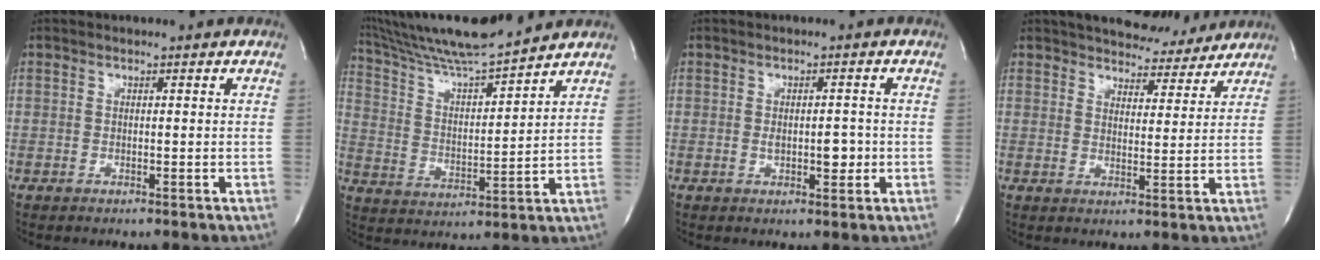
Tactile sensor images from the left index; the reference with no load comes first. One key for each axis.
{"total": 15.5, "fx": 14.1, "fy": -0.3, "fz": 6.4, "tx": -0.125, "ty": 0.004, "tz": 0.247}
{"total": 3.3, "fx": -0.4, "fy": 1.5, "fz": 2.9, "tx": -0.046, "ty": -0.001, "tz": -0.001}
{"total": 9.1, "fx": 8.4, "fy": 3.1, "fz": 2.0, "tx": -0.017, "ty": 0.000, "tz": 0.108}